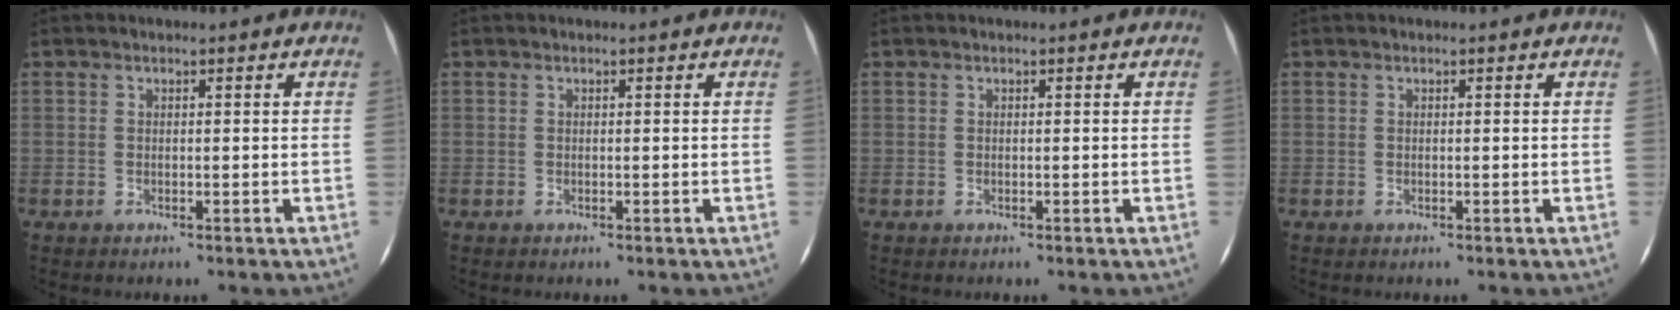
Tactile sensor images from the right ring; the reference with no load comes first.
{"total": 0.0}
{"total": 0.0}
{"total": 0.0}